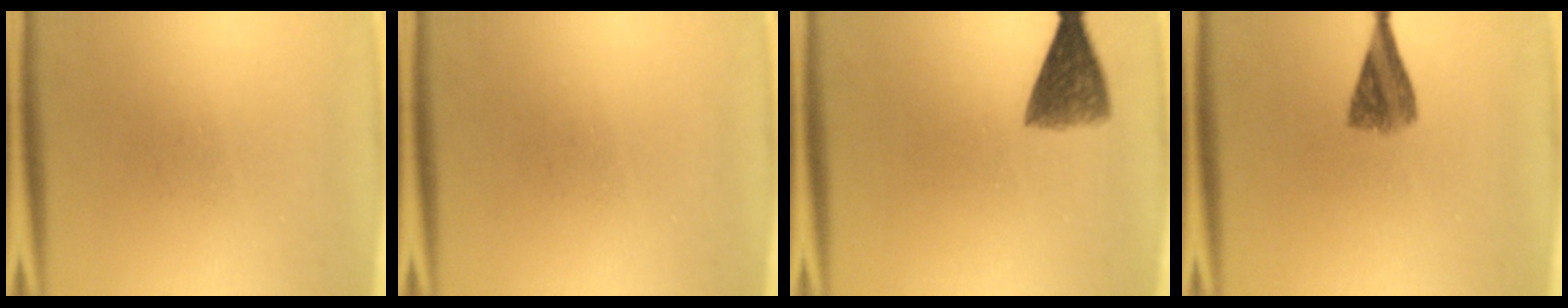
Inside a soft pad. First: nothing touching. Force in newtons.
{"total": 0.0}
{"total": 6.3}
{"total": 5.4}